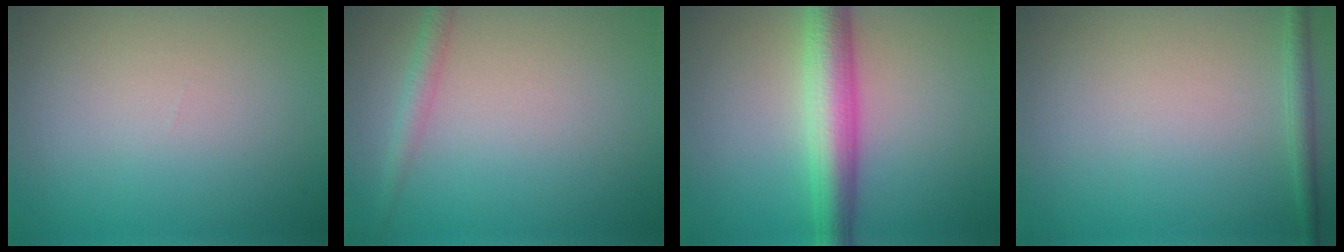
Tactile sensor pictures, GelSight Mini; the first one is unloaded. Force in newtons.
{"total": 1.8, "press": 1.8, "slide": 0.1}
{"total": 5.7, "press": 5.7, "slide": 0.1}
{"total": 1.4, "press": 1.4, "slide": 0.1}